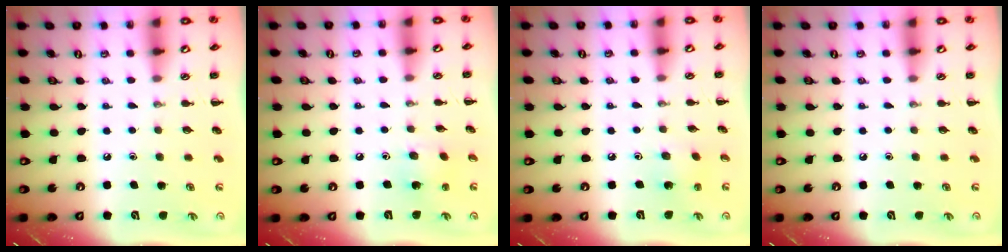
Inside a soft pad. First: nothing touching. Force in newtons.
{"total": 2.5, "press": 2.5, "slide": 0.6}
{"total": 1.7, "press": 1.5, "slide": 0.6}
{"total": 0.0}